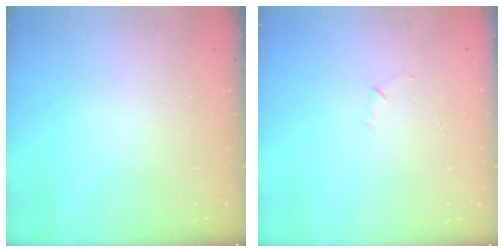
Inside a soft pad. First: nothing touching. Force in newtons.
{"total": 3.8, "press": 3.7, "slide": 1.0}